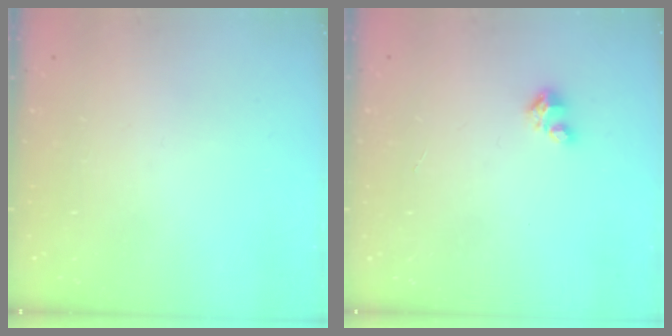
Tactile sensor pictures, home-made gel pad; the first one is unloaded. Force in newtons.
{"total": 1.6, "press": 1.6, "slide": 0.1}